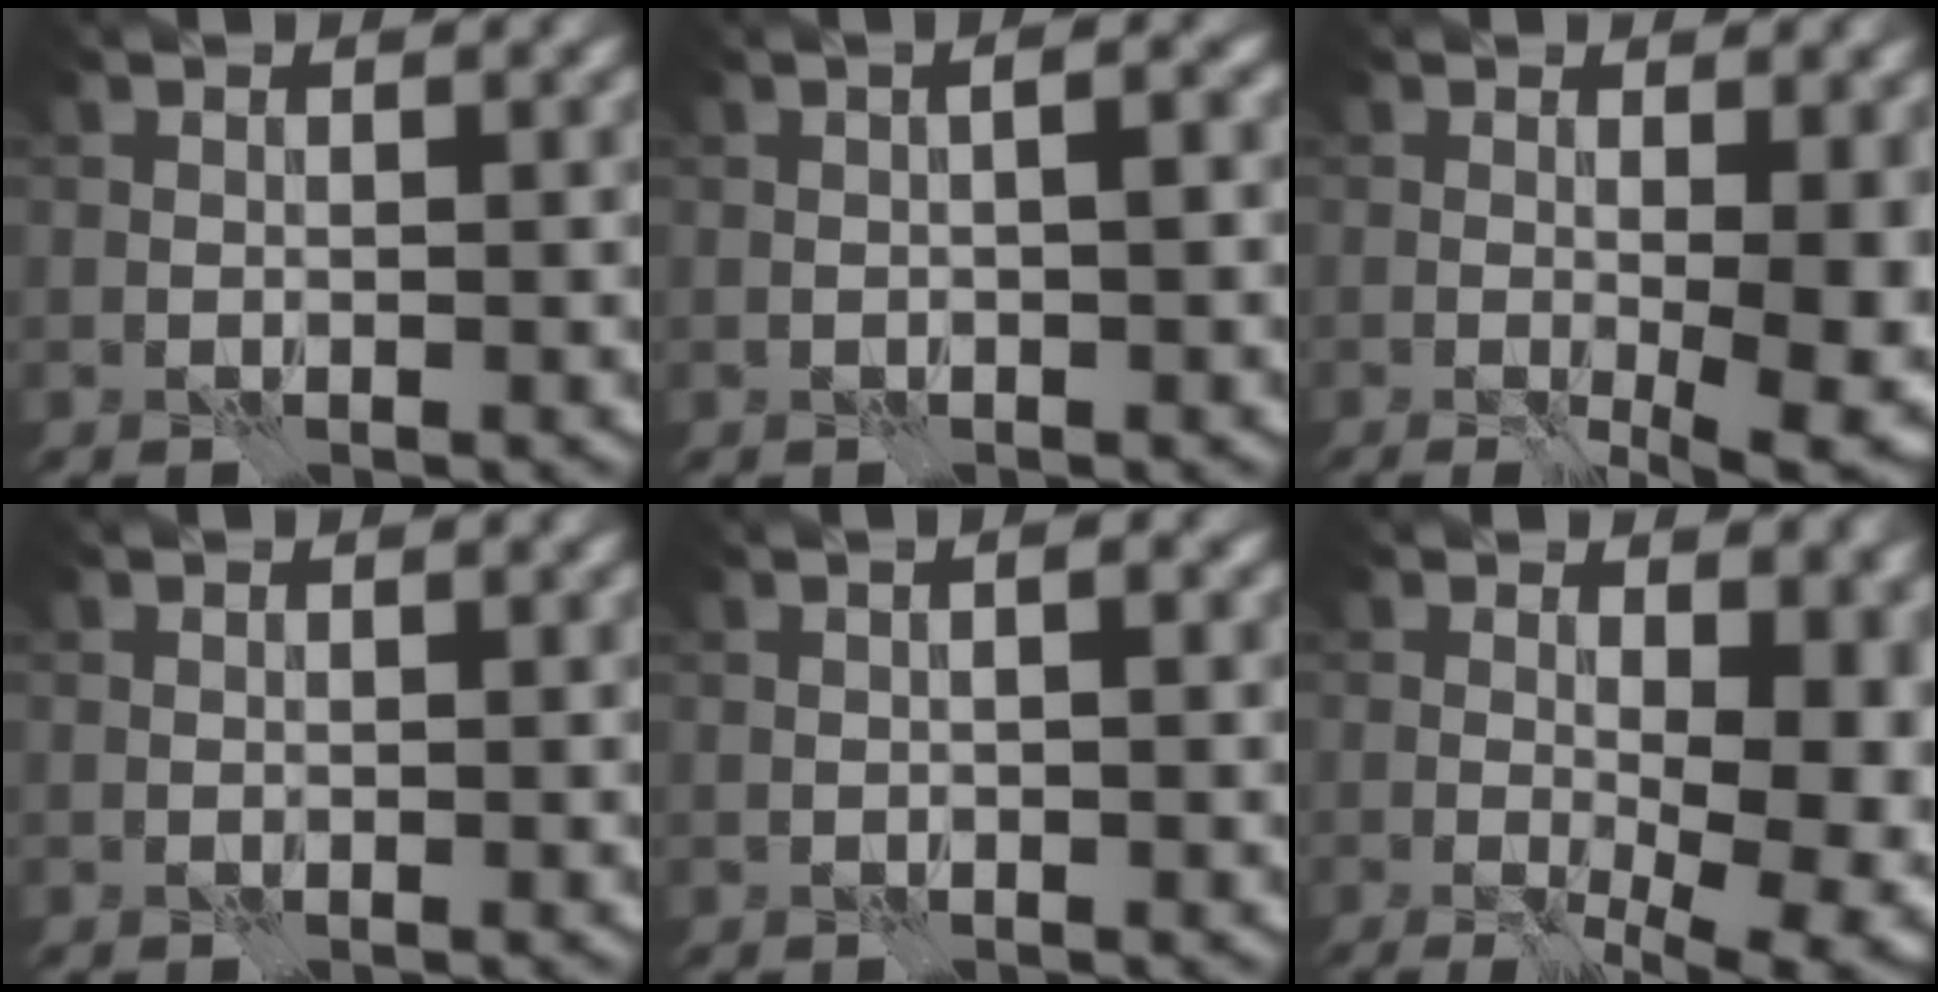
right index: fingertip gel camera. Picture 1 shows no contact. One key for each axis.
{"total": 3.5, "fx": 0.4, "fy": 1.3, "fz": 3.2, "tx": -0.010, "ty": 0.019, "tz": -0.012}
{"total": 8.1, "fx": 0.0, "fy": 2.7, "fz": 7.7, "tx": -0.074, "ty": -0.016, "tz": 0.006}
{"total": 0.0}
{"total": 2.3, "fx": 0.4, "fy": 0.7, "fz": 2.1, "tx": -0.008, "ty": 0.004, "tz": -0.005}
{"total": 12.3, "fx": 0.0, "fy": 5.7, "fz": 10.9, "tx": -0.082, "ty": 0.001, "tz": 0.013}